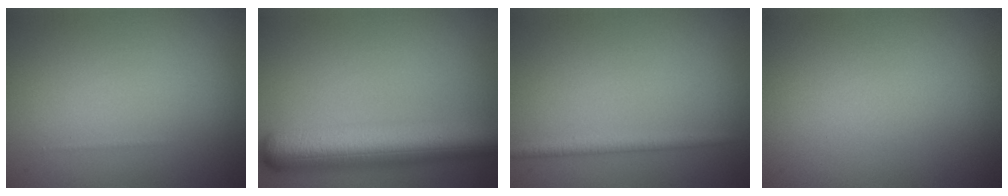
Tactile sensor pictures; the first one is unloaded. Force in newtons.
{"total": 8.7, "press": 8.7, "slide": 0.2}
{"total": 1.6, "press": 1.6, "slide": 0.0}
{"total": 0.0}